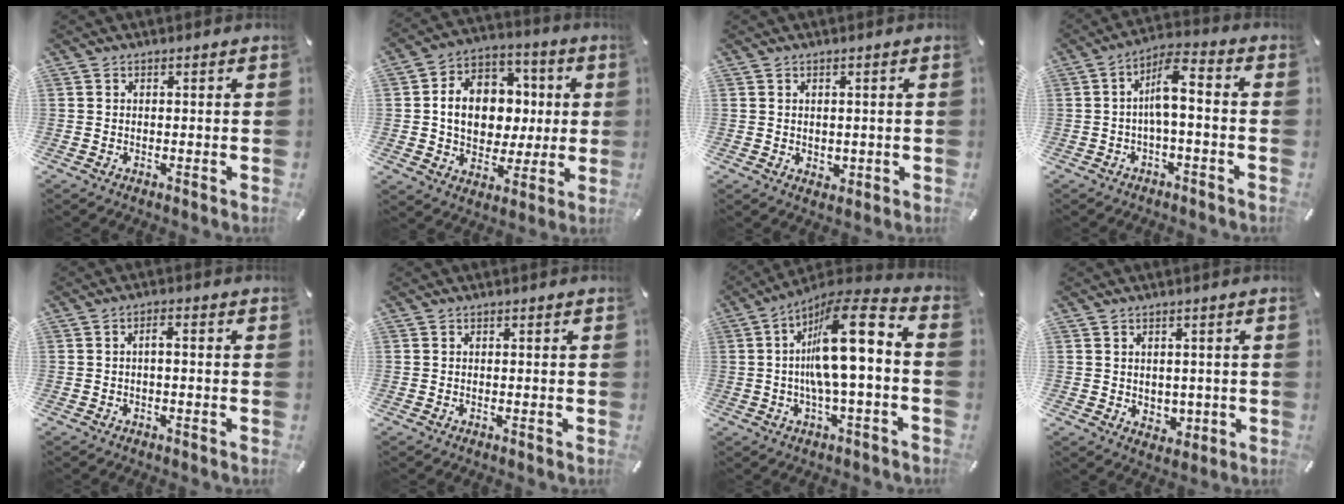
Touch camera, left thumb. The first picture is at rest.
{"total": 13.4, "force": [0.0, 11.4, 7.2], "torque": [-0.136, 0.007, 0.008]}
{"total": 1.6, "force": [0.6, 1.5, 0.2], "torque": [0.002, 0.001, 0.008]}
{"total": 7.6, "force": [-0.7, 2.3, 7.1], "torque": [-0.135, 0.010, -0.013]}
{"total": 2.2, "force": [-0.4, 0.6, 2.1], "torque": [-0.040, 0.007, -0.009]}
{"total": 0.0}
{"total": 17.0, "force": [1.3, 4.1, 16.4], "torque": [-0.265, -0.022, 0.013]}
{"total": 3.0, "force": [0.8, 2.9, 0.6], "torque": [0.010, -0.005, 0.011]}